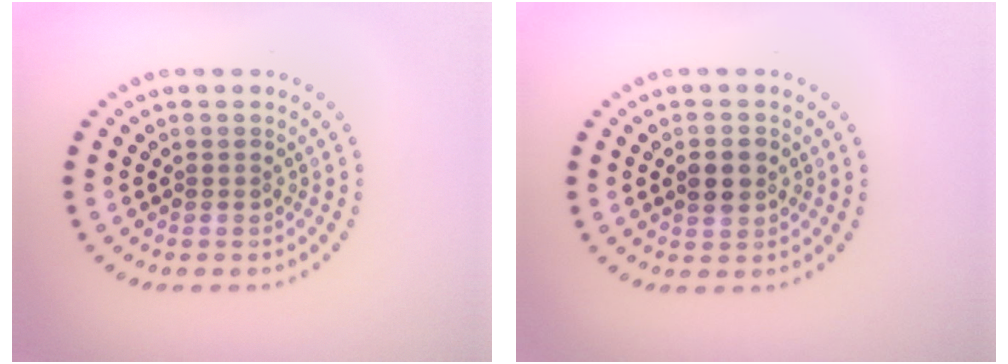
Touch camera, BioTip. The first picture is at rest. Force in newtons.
{"total": 2.6, "press": 2.6, "slide": 0.1}